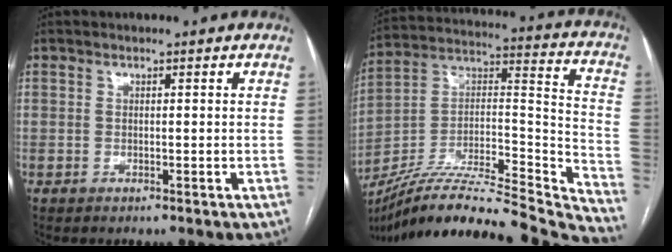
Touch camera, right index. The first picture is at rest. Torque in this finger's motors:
{"motor_torque": [-1.05, -1.09, -0.54, -0.08]}